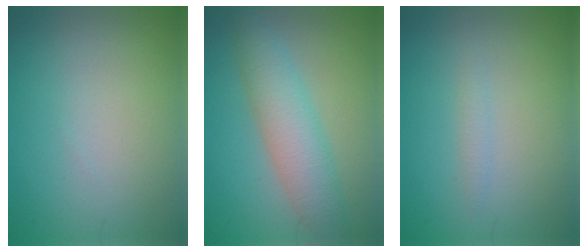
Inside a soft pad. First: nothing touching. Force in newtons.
{"total": 5.0, "press": 5.0, "slide": 0.1}
{"total": 0.8, "press": 0.8, "slide": 0.1}